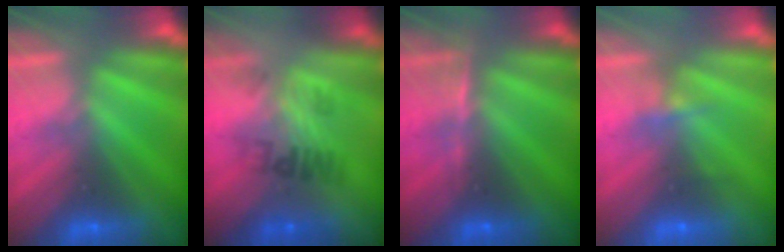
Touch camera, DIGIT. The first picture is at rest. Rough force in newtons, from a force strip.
{"total": 2.3}
{"total": 2.8}
{"total": 2.1}